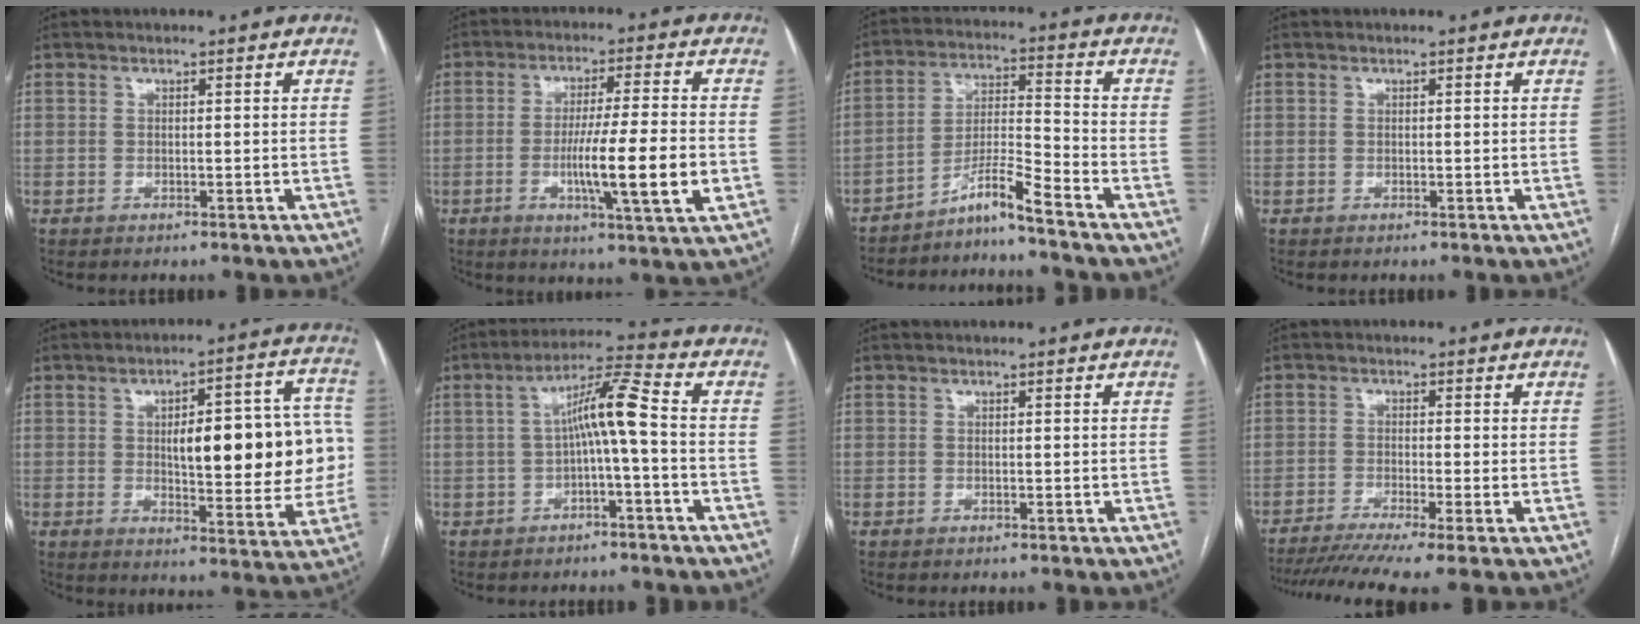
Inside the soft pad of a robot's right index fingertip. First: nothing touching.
{"total": 12.0, "force": [-2.7, -0.2, 11.7], "torque": [-0.196, -0.014, -0.050]}
{"total": 6.6, "force": [-5.6, -1.3, 3.3], "torque": [-0.064, -0.001, -0.102]}
{"total": 0.0}
{"total": 18.9, "force": [1.0, 5.9, 17.9], "torque": [-0.219, 0.033, 0.024]}
{"total": 7.5, "force": [-0.7, 0.1, 7.4], "torque": [-0.129, 0.029, -0.012]}
{"total": 0.0}
{"total": 9.0, "force": [-6.6, -0.4, 6.1], "torque": [-0.096, -0.015, -0.106]}